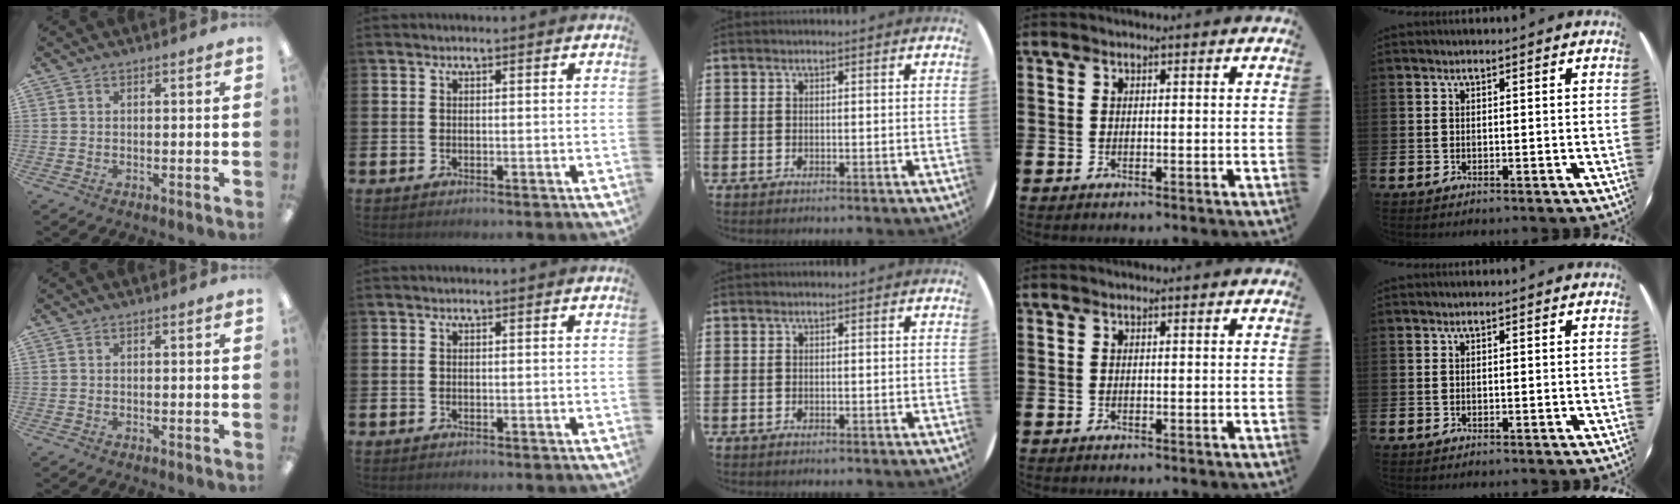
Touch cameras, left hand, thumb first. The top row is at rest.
{}